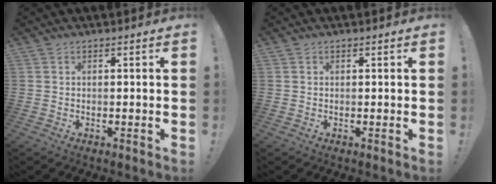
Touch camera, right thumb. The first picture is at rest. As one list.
[{"total": 0.0}]